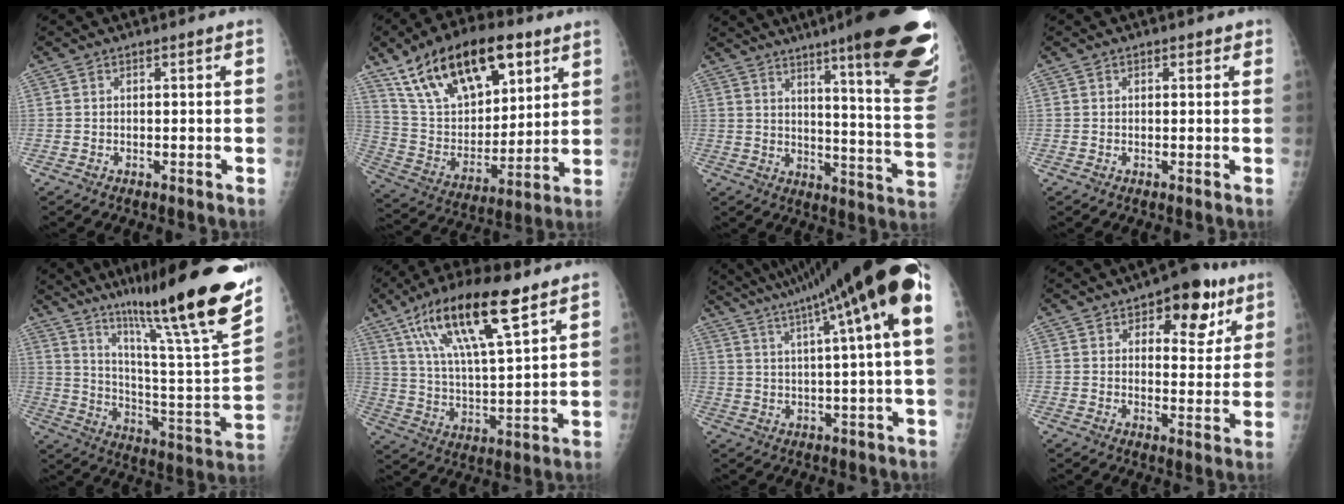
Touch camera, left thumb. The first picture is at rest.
{"total": 24.6, "force": [13.8, 12.2, 16.3], "torque": [-0.253, -0.030, 0.250]}
{"total": 27.7, "force": [17.2, 3.5, 21.4], "torque": [-0.223, -0.085, 0.229]}
{"total": 1.1, "force": [0.7, 0.8, 0.4], "torque": [0.009, -0.001, 0.004]}
{"total": 30.5, "force": [21.5, 2.2, 21.5], "torque": [-0.314, -0.108, 0.326]}
{"total": 19.6, "force": [11.0, 5.5, 15.2], "torque": [-0.265, -0.027, 0.200]}
{"total": 21.8, "force": [11.3, 0.6, 18.6], "torque": [-0.294, 0.018, 0.159]}
{"total": 11.5, "force": [6.1, 6.2, 7.6], "torque": [-0.056, -0.022, 0.081]}